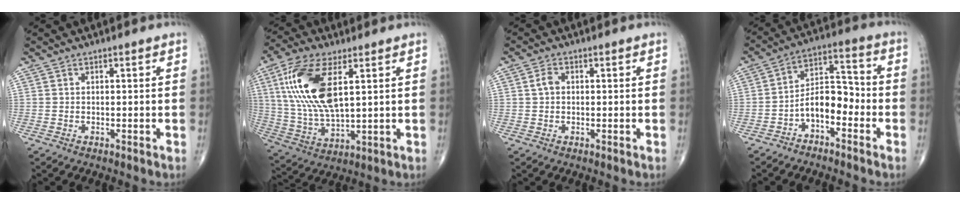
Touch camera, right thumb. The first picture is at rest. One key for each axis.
{"total": 16.9, "fx": 5.1, "fy": 7.2, "fz": 14.5, "tx": -0.302, "ty": -0.013, "tz": 0.102}
{"total": 2.1, "fx": 0.2, "fy": 1.5, "fz": 1.4, "tx": -0.027, "ty": 0.006, "tz": 0.002}
{"total": 8.3, "fx": -3.5, "fy": 4.5, "fz": 6.0, "tx": -0.082, "ty": 0.055, "tz": -0.071}